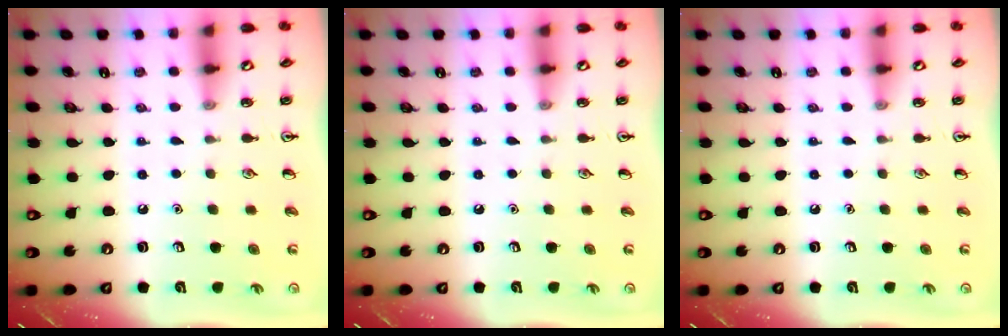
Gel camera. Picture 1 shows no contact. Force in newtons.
{"total": 0.0}
{"total": 0.0}